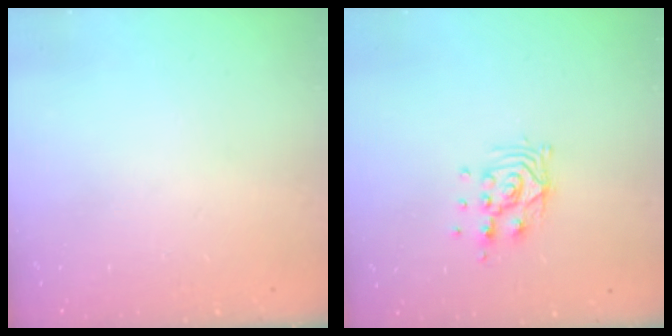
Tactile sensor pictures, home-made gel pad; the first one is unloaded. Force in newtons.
{"total": 9.3, "press": 9.3, "slide": 0.6}